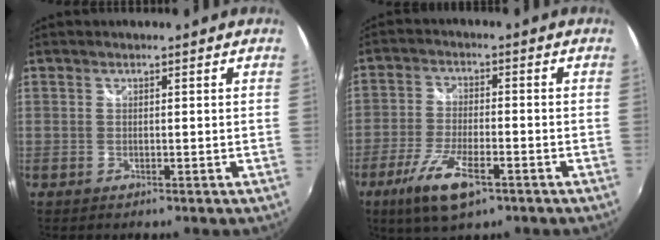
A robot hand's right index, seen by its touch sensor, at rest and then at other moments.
{"total": 10.5, "force": [-5.9, 3.5, 8.0], "torque": [-0.179, -0.022, -0.109]}